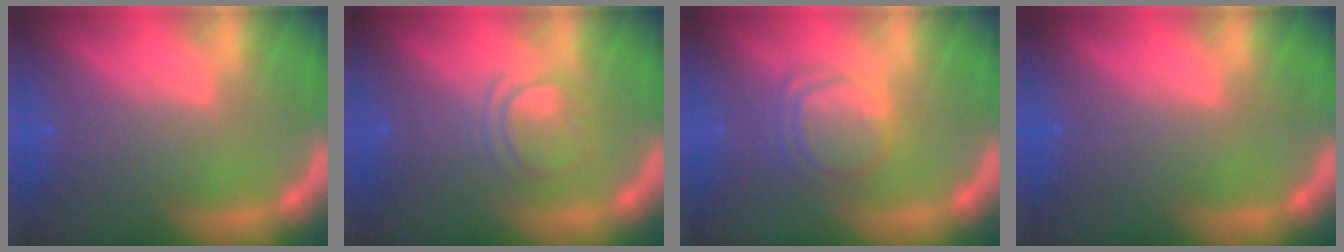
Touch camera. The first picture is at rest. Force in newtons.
{"total": 3.0}
{"total": 4.5}
{"total": 0.0}